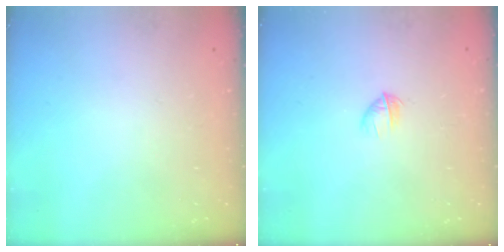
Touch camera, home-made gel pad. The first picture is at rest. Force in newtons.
{"total": 2.8, "press": 2.6, "slide": 0.9}